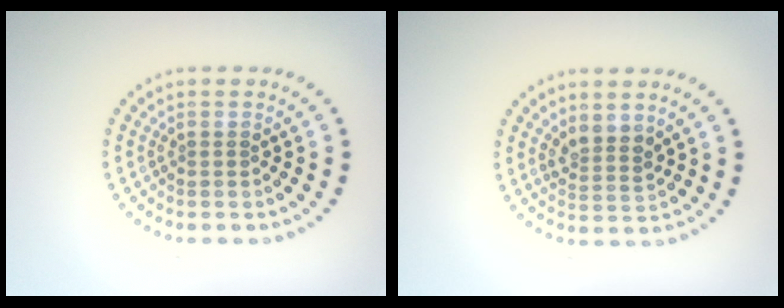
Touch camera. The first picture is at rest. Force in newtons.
{"total": 2.2, "press": 1.8, "slide": 1.3}